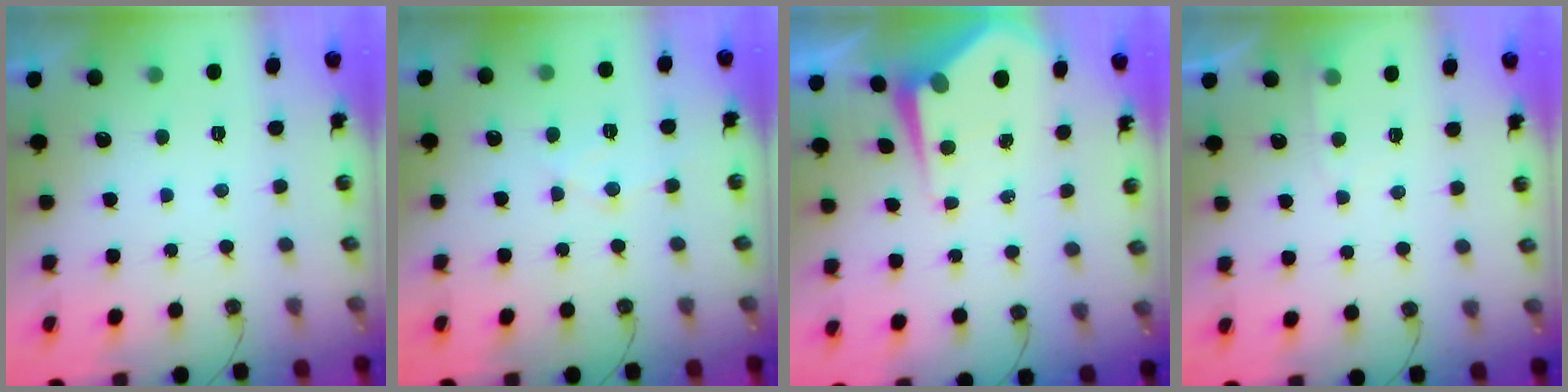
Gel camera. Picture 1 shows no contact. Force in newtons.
{"total": 7.0, "press": 6.9, "slide": 0.4}
{"total": 5.9, "press": 5.9, "slide": 0.5}
{"total": 3.6, "press": 3.6, "slide": 0.5}